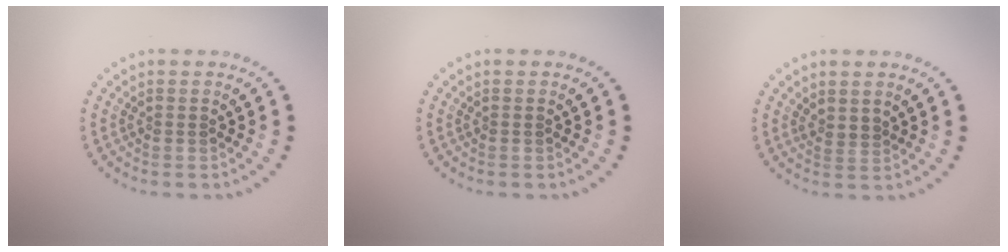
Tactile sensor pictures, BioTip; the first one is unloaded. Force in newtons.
{"total": 0.0}
{"total": 0.8, "press": 0.5, "slide": 0.6}